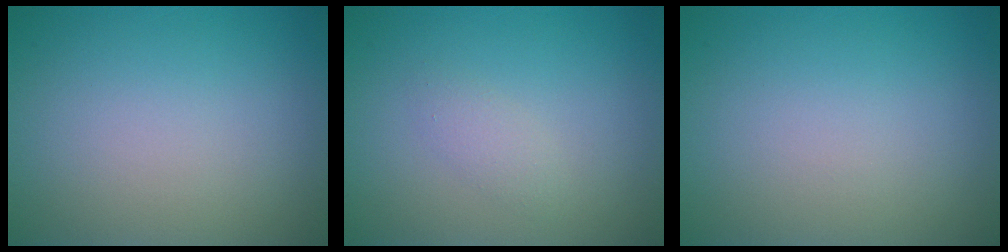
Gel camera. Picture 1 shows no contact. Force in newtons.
{"total": 1.2, "press": 1.2, "slide": 0.0}
{"total": 0.0}